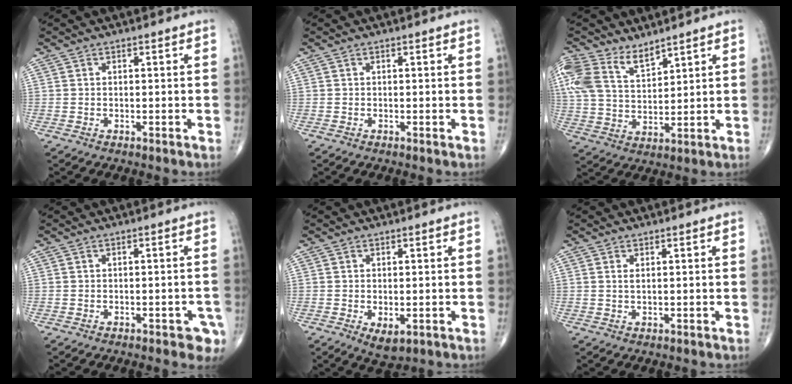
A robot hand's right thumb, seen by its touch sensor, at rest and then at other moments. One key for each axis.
{"total": 0.0}
{"total": 12.4, "fx": 8.1, "fy": 6.6, "fz": 6.8, "tx": -0.143, "ty": -0.021, "tz": 0.168}
{"total": 4.5, "fx": -2.3, "fy": 1.9, "fz": 3.3, "tx": -0.022, "ty": 0.005, "tz": -0.027}
{"total": 3.8, "fx": -1.0, "fy": 1.9, "fz": 3.1, "tx": -0.051, "ty": -0.009, "tz": -0.009}
{"total": 1.0, "fx": 0.4, "fy": 0.4, "fz": 0.9, "tx": -0.019, "ty": 0.001, "tz": 0.009}